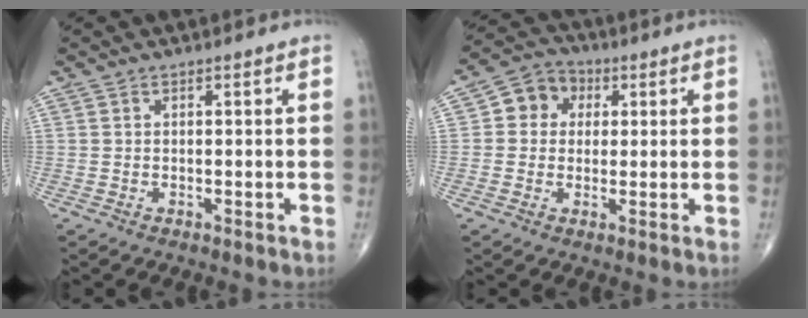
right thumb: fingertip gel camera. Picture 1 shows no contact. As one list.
[{"total": 7.1, "force": [1.5, 6.2, 3.2], "torque": [-0.021, 0.010, 0.013]}]